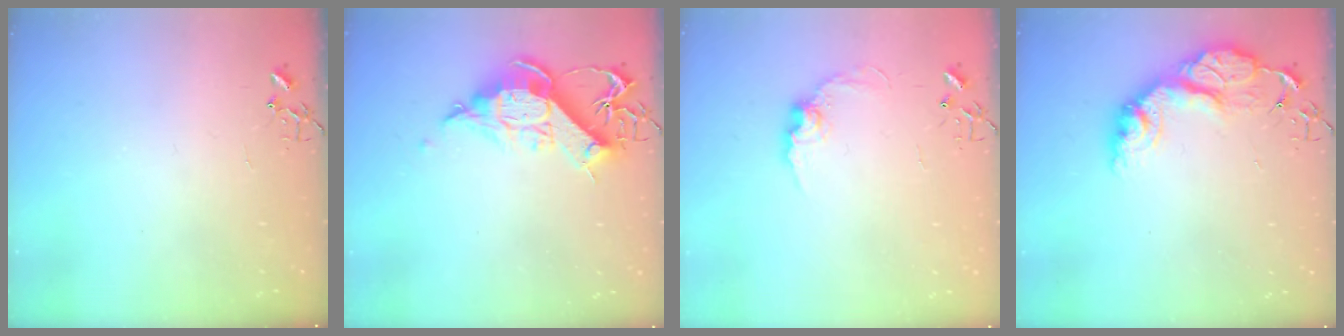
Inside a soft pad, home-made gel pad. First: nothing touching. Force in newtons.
{"total": 13.2, "press": 13.1, "slide": 1.5}
{"total": 9.0, "press": 9.0, "slide": 0.5}
{"total": 16.3, "press": 16.3, "slide": 1.2}